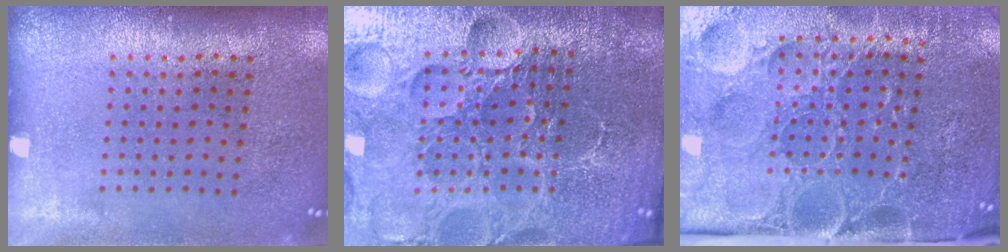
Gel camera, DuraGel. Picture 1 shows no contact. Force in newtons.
{"total": 6.2, "press": 5.5, "slide": 2.7}
{"total": 5.2, "press": 4.2, "slide": 3.0}